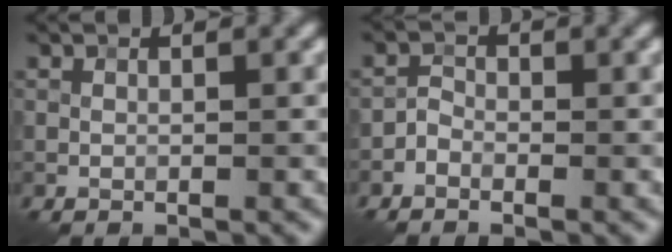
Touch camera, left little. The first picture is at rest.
{"total": 1.5, "force": [-0.9, 1.0, 0.7], "torque": [-0.009, 0.005, -0.022]}